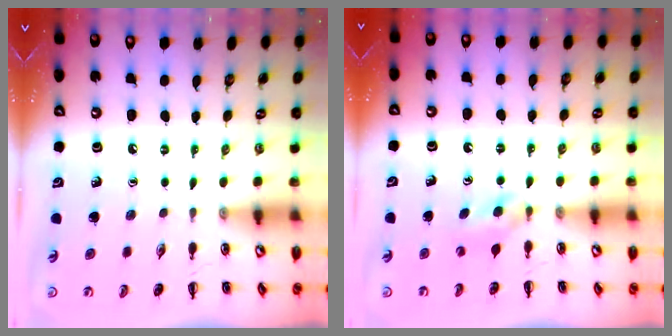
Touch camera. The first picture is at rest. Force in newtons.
{"total": 3.6, "press": 3.4, "slide": 1.4}